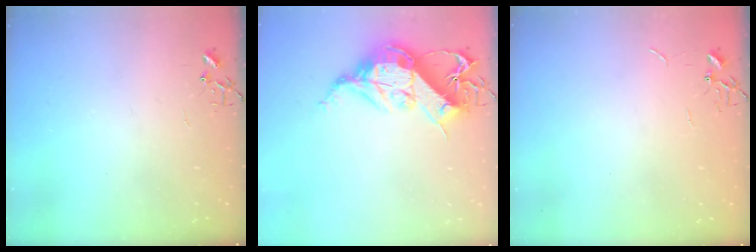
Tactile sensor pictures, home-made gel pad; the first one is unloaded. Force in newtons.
{"total": 21.1, "press": 21.1, "slide": 1.5}
{"total": 0.8, "press": 0.8, "slide": 0.2}